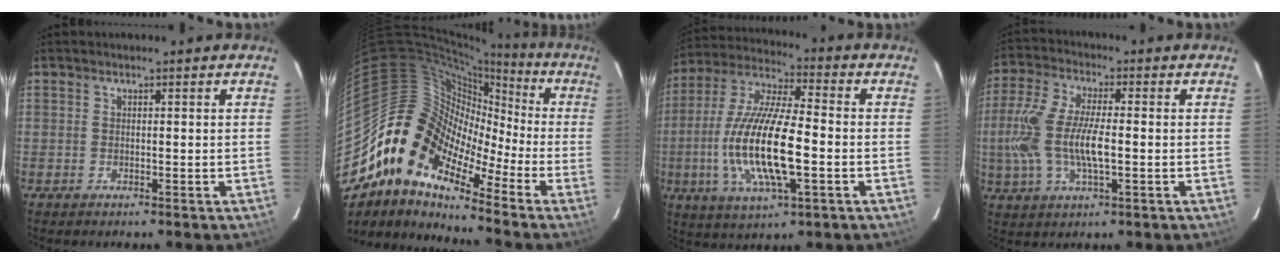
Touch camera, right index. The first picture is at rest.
{"total": 12.8, "force": [-5.9, 8.7, 7.3], "torque": [-0.107, 0.016, -0.138]}
{"total": 18.0, "force": [-3.5, 4.9, 17.0], "torque": [-0.343, -0.008, -0.069]}
{"total": 13.1, "force": [-1.3, 4.8, 12.1], "torque": [-0.260, 0.000, -0.027]}